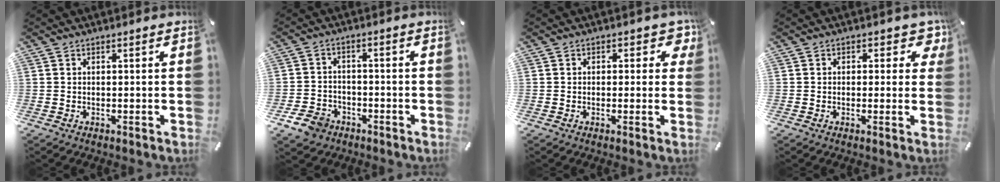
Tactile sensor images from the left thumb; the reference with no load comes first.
{"total": 6.5, "force": [-3.9, 4.8, 2.1], "torque": [-0.048, 0.023, -0.072]}
{"total": 3.3, "force": [0.9, 2.2, 2.3], "torque": [-0.007, -0.004, 0.007]}
{"total": 4.0, "force": [1.4, 2.7, 2.6], "torque": [-0.017, -0.007, 0.017]}